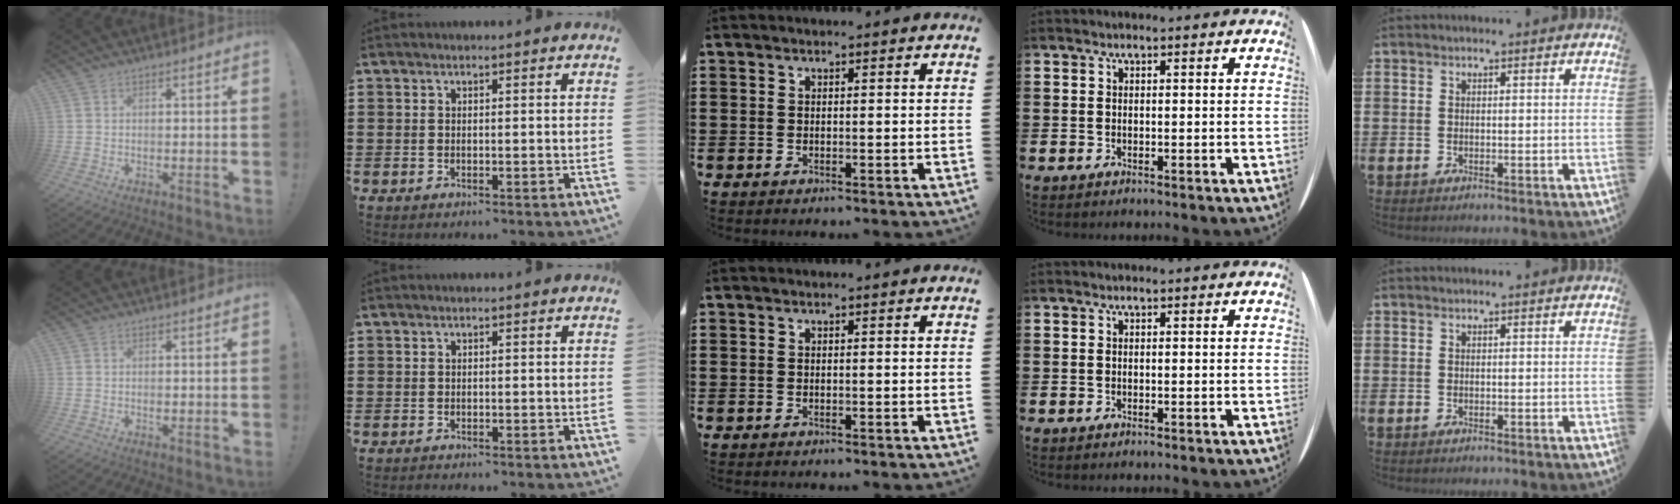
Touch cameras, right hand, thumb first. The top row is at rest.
{"thumb": {"total": 0.6, "force": [-0.3, 0.4, 0.3], "torque": [-0.004, 0.002, -0.005]}}